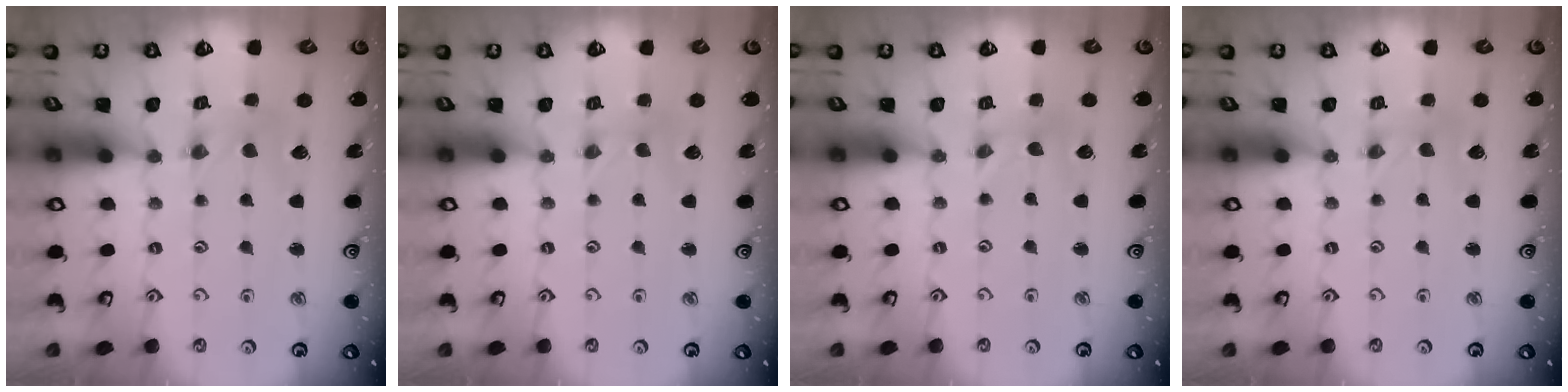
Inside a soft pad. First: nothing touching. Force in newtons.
{"total": 0.0}
{"total": 0.0}
{"total": 0.0}